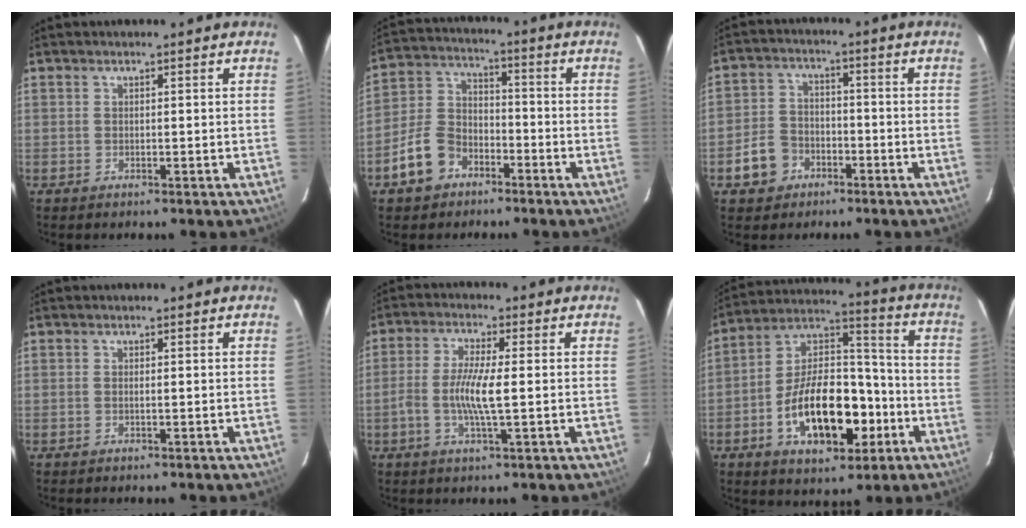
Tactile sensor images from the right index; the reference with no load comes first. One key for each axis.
{"total": 9.8, "fx": -5.6, "fy": 6.7, "fz": 4.4, "tx": -0.104, "ty": 0.028, "tz": -0.099}
{"total": 7.2, "fx": -3.8, "fy": 5.7, "fz": 2.4, "tx": -0.070, "ty": 0.021, "tz": -0.059}
{"total": 0.5, "fx": 0.0, "fy": -0.1, "fz": 0.5, "tx": -0.009, "ty": 0.001, "tz": -0.002}
{"total": 7.1, "fx": -1.0, "fy": 0.8, "fz": 6.9, "tx": -0.139, "ty": -0.001, "tz": -0.023}
{"total": 19.3, "fx": -6.7, "fy": 10.2, "fz": 14.9, "tx": -0.266, "ty": 0.030, "tz": -0.099}